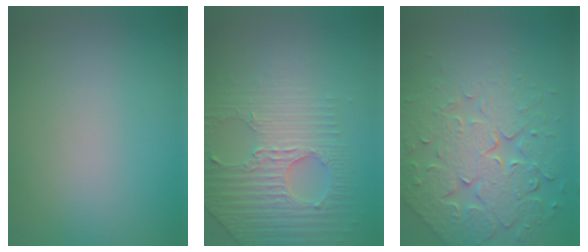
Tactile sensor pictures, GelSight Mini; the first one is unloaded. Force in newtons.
{"total": 4.0, "press": 3.8, "slide": 1.2}
{"total": 7.9, "press": 5.6, "slide": 5.5}